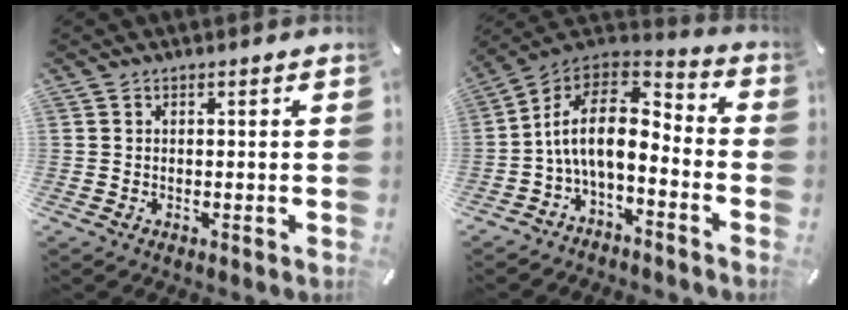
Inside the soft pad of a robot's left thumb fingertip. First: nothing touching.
{"total": 13.6, "force": [-0.9, 7.5, 11.3], "torque": [-0.234, -0.004, -0.022]}